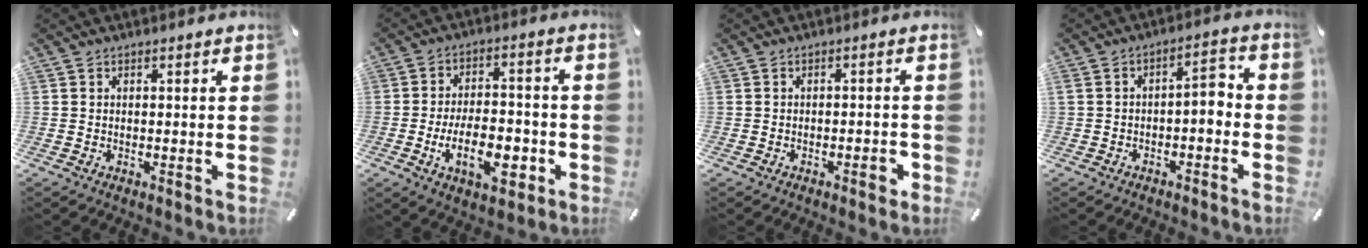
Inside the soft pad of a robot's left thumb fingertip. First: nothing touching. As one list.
[{"total": 13.0, "force": [-4.3, 6.9, 10.2], "torque": [-0.170, 0.009, -0.072]}, {"total": 3.3, "force": [-1.5, 0.9, 2.8], "torque": [-0.041, 0.005, -0.025]}, {"total": 5.3, "force": [-2.2, 2.4, 4.2], "torque": [-0.075, 0.020, -0.044]}]